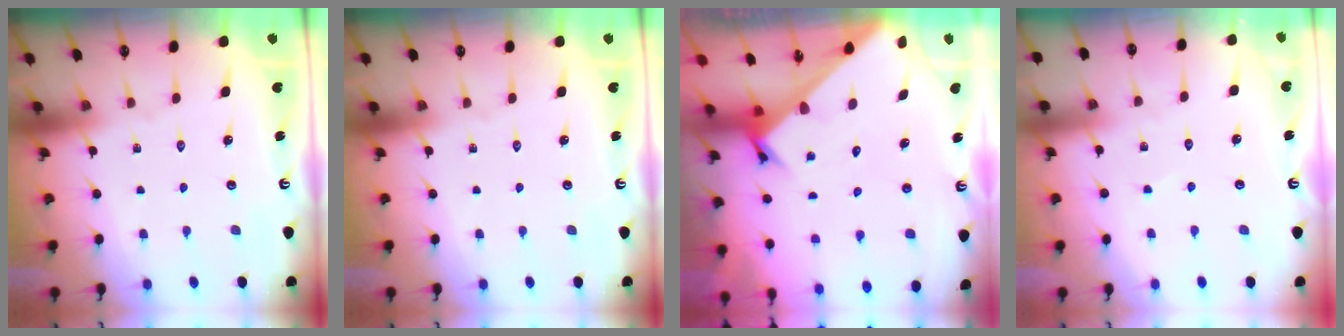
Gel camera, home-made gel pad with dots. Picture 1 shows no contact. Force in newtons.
{"total": 0.0}
{"total": 2.6, "press": 2.6, "slide": 0.2}
{"total": 3.3, "press": 3.3, "slide": 0.4}